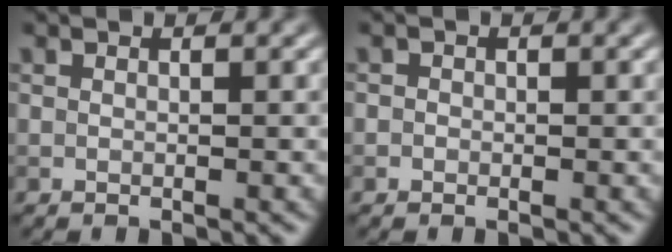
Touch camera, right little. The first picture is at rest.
{"total": 0.6, "force": [-0.1, 0.5, 0.1], "torque": [0.001, -0.005, -0.004]}